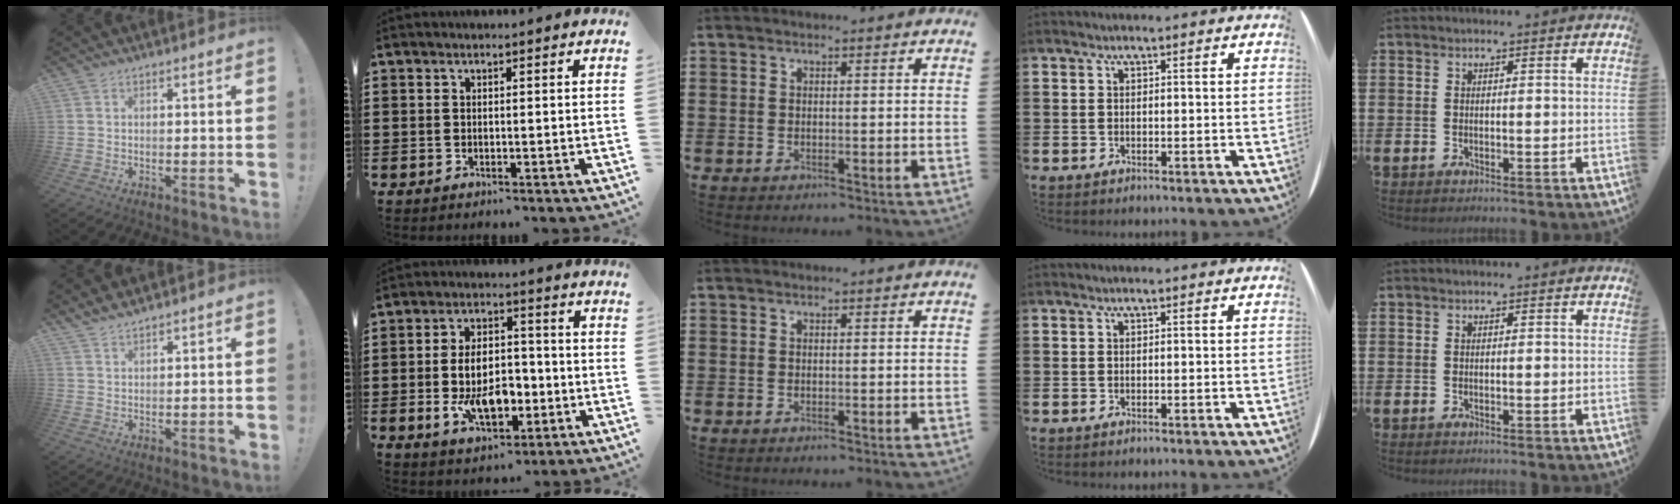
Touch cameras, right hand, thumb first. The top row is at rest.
{"thumb": {"total": 2.6, "force": [2.5, 0.1, 0.6], "torque": [-0.008, -0.016, 0.045]}, "index": {"total": 9.5, "force": [-2.3, 5.3, 7.6], "torque": [-0.122, 0.001, -0.044]}}